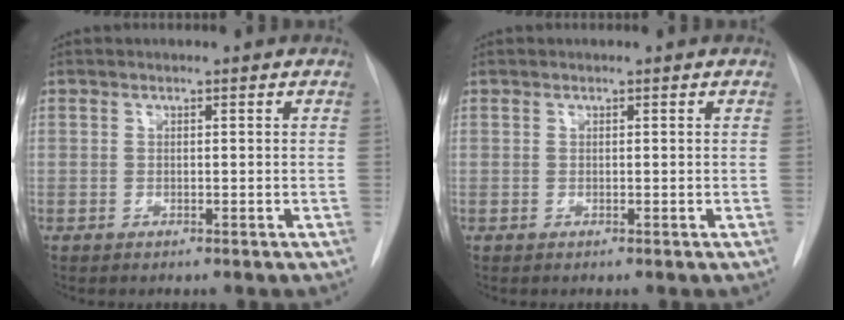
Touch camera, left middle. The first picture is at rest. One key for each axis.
{"total": 0.0}